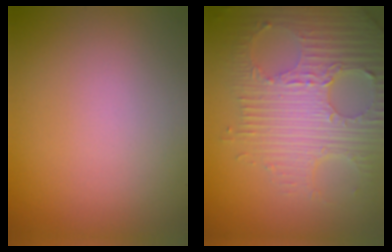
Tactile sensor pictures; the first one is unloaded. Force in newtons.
{"total": 7.8, "press": 5.5, "slide": 5.6}